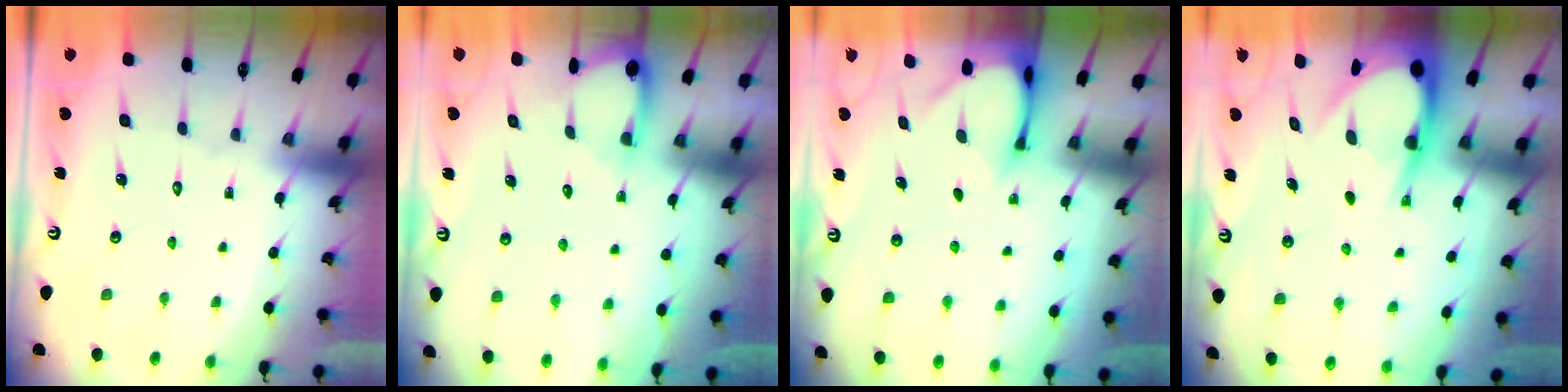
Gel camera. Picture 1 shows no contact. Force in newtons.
{"total": 3.5, "press": 3.5, "slide": 0.3}
{"total": 3.2, "press": 3.2, "slide": 0.3}
{"total": 7.4, "press": 7.4, "slide": 0.8}